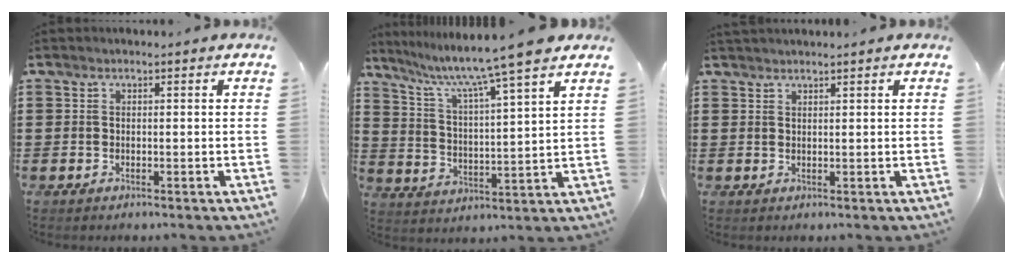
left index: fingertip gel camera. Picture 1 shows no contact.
{"total": 8.9, "force": [7.3, -1.1, 5.0], "torque": [-0.123, -0.048, 0.116]}
{"total": 1.1, "force": [1.1, -0.1, 0.4], "torque": [-0.007, 0.000, 0.021]}